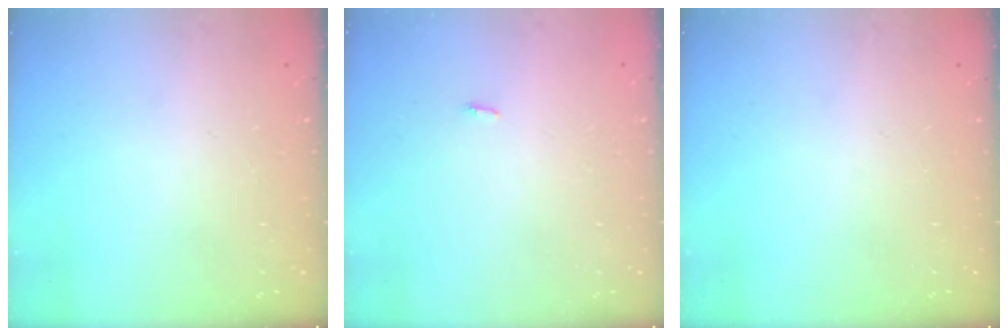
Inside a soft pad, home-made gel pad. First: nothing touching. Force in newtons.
{"total": 2.8, "press": 1.8, "slide": 2.2}
{"total": 0.0}